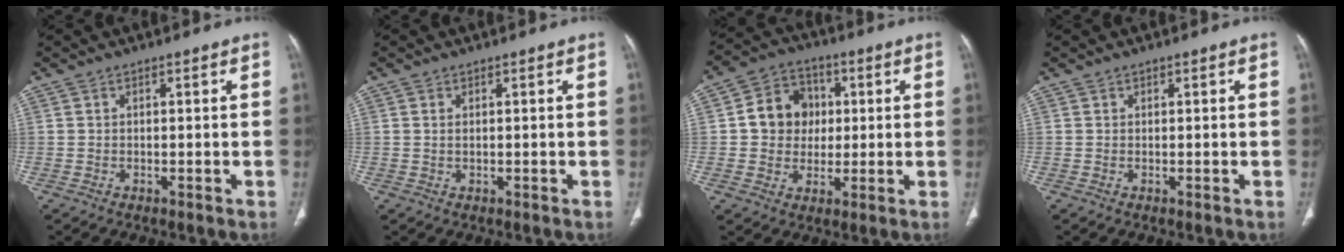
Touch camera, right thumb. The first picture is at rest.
{"total": 0.8, "force": [0.3, 0.3, 0.7], "torque": [-0.017, 0.000, 0.007]}
{"total": 10.3, "force": [1.1, 8.9, 5.0], "torque": [-0.044, 0.011, 0.012]}
{"total": 0.0}